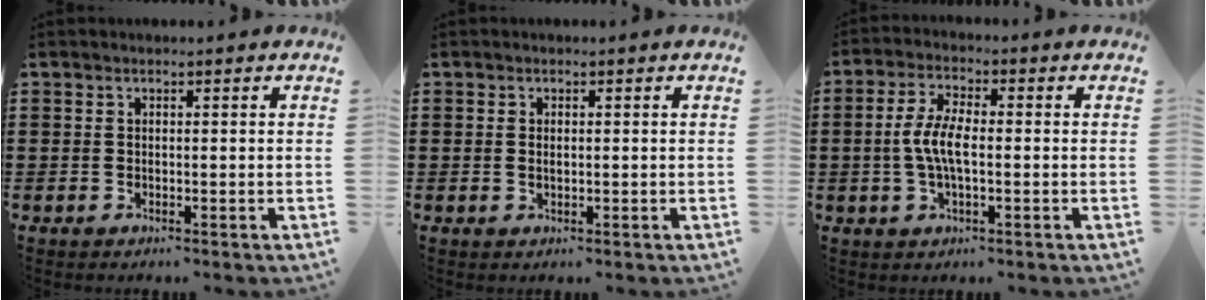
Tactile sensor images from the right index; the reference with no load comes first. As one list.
[{"total": 0.8, "force": [0.1, 0.4, 0.7], "torque": [-0.015, 0.002, 0.000]}, {"total": 5.6, "force": [-0.7, 2.1, 5.2], "torque": [-0.119, -0.004, -0.021]}]